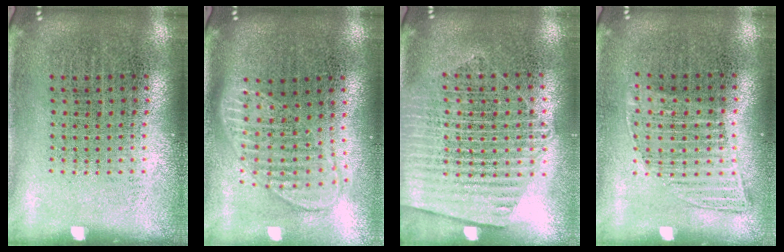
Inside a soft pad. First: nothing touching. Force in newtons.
{"total": 1.8, "press": 1.5, "slide": 1.0}
{"total": 1.6, "press": 1.5, "slide": 0.6}
{"total": 1.2, "press": 1.0, "slide": 0.6}